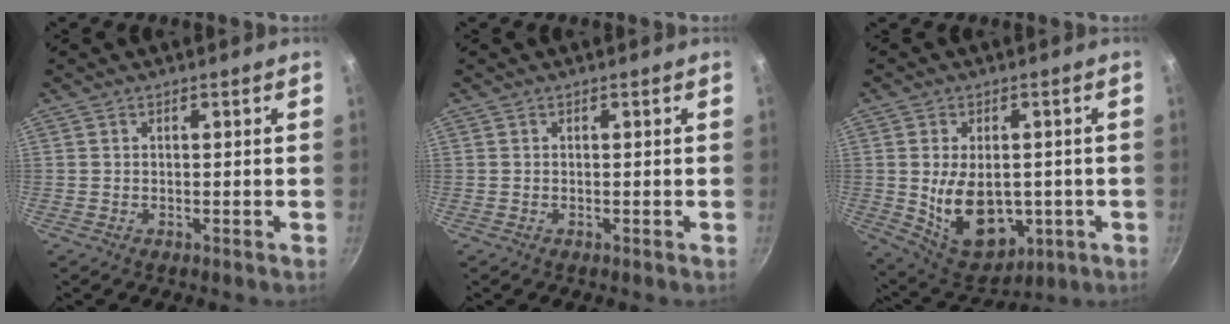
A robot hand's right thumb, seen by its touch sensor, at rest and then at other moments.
{"total": 0.0}
{"total": 14.8, "force": [-1.6, 9.7, 11.0], "torque": [-0.146, -0.013, 0.001]}